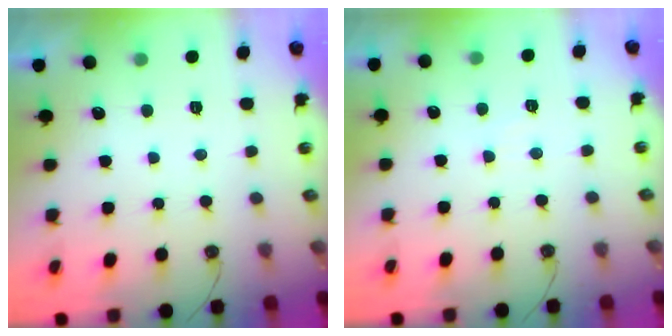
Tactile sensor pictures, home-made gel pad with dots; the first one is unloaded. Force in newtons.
{"total": 5.5, "press": 5.5, "slide": 0.8}